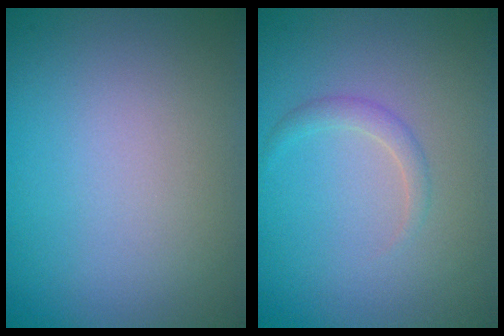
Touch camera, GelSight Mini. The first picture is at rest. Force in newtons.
{"total": 0.7, "press": 0.7, "slide": 0.1}